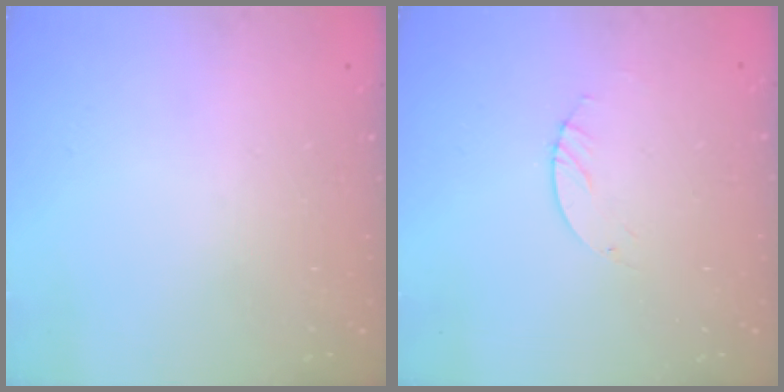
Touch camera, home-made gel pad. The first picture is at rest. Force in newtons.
{"total": 0.9, "press": 0.8, "slide": 0.2}